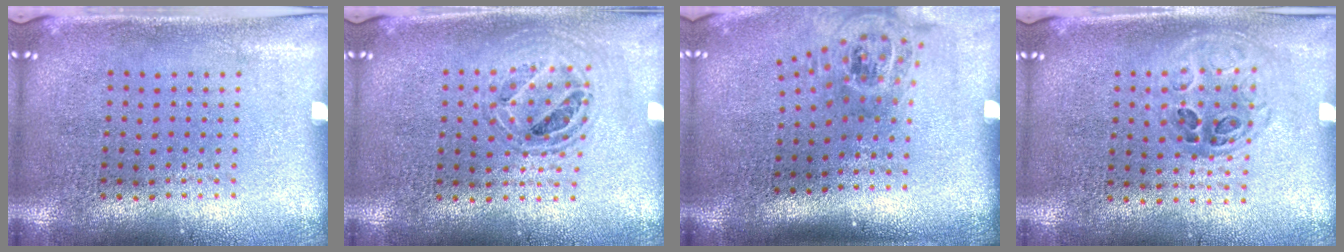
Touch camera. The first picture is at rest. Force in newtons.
{"total": 0.7, "press": 0.6, "slide": 0.2}
{"total": 1.7, "press": 1.2, "slide": 1.2}
{"total": 1.0, "press": 0.9, "slide": 0.3}